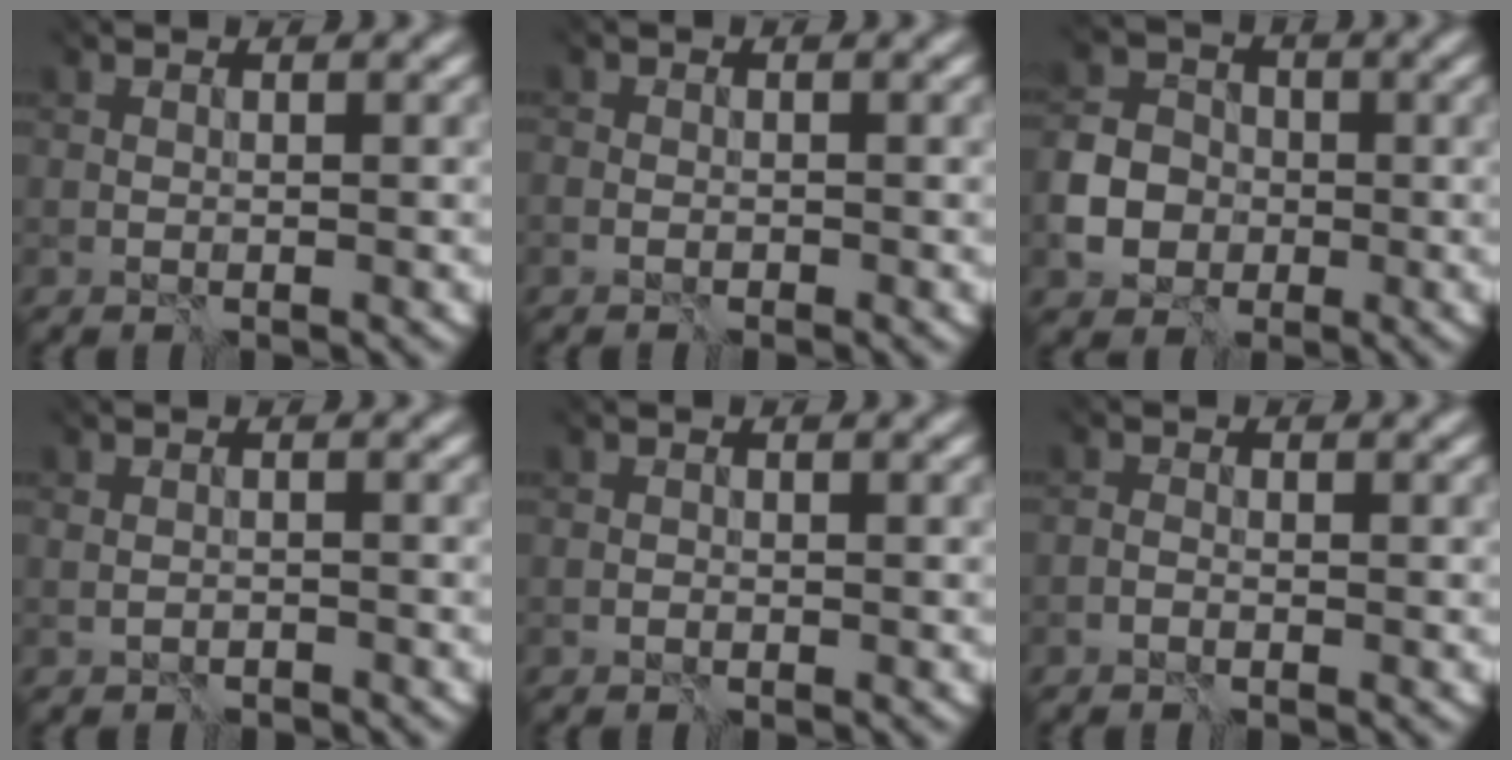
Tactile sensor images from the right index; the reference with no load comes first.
{"total": 1.7, "force": [-1.7, 0.2, -0.2], "torque": [0.001, 0.001, -0.023]}
{"total": 5.0, "force": [-3.6, 3.2, 1.3], "torque": [-0.038, 0.000, -0.041]}
{"total": 1.5, "force": [-1.3, 0.6, -0.5], "torque": [0.006, 0.005, -0.018]}
{"total": 1.8, "force": [-1.6, -0.3, -0.6], "torque": [0.010, -0.004, -0.022]}
{"total": 2.4, "force": [-2.3, 0.1, 0.2], "torque": [0.013, 0.005, -0.042]}